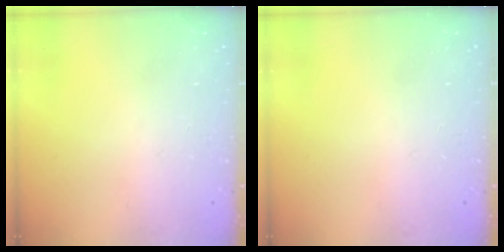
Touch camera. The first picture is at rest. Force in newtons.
{"total": 0.0}